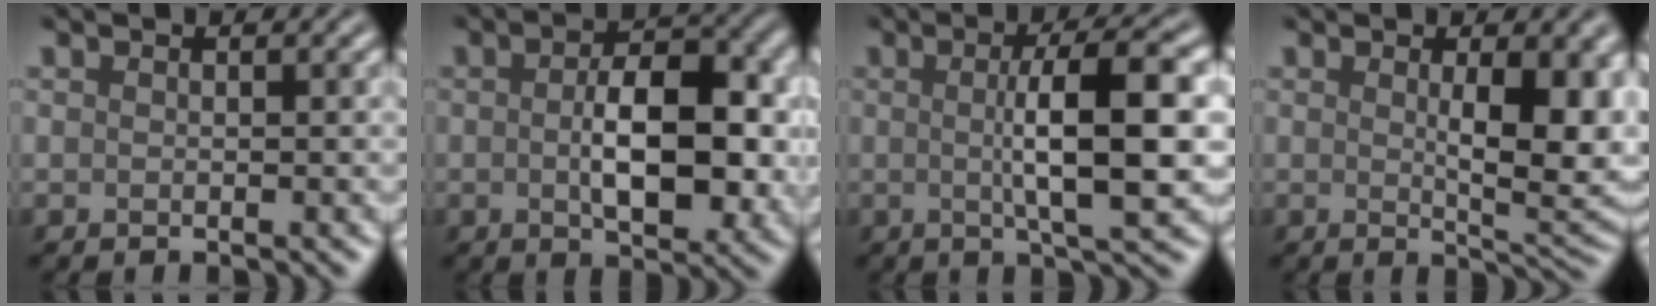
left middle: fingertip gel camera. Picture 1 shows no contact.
{"total": 7.7, "force": [-0.3, 4.0, 6.6], "torque": [-0.108, -0.005, -0.004]}
{"total": 8.0, "force": [0.4, 1.8, 7.8], "torque": [-0.113, 0.005, 0.004]}
{"total": 6.8, "force": [0.8, 2.1, 6.4], "torque": [-0.088, -0.009, 0.022]}